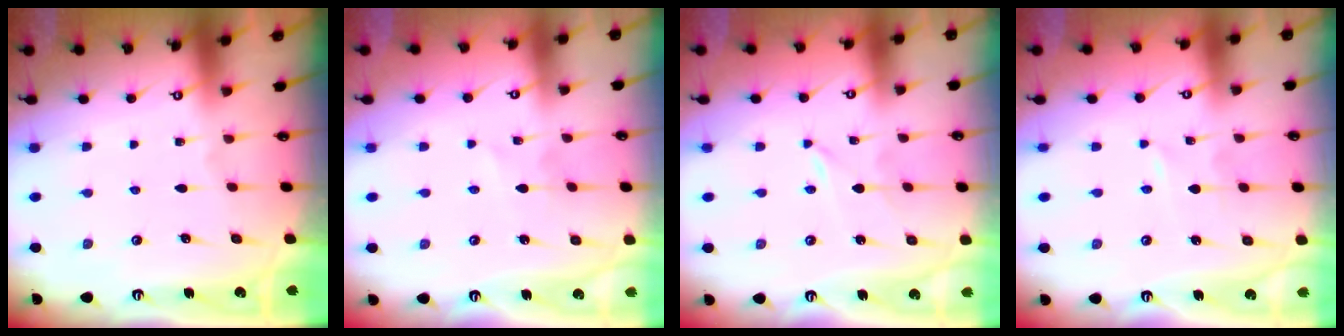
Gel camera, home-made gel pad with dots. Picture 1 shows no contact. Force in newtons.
{"total": 2.2, "press": 2.2, "slide": 0.2}
{"total": 0.0}
{"total": 0.7, "press": 0.7, "slide": 0.1}